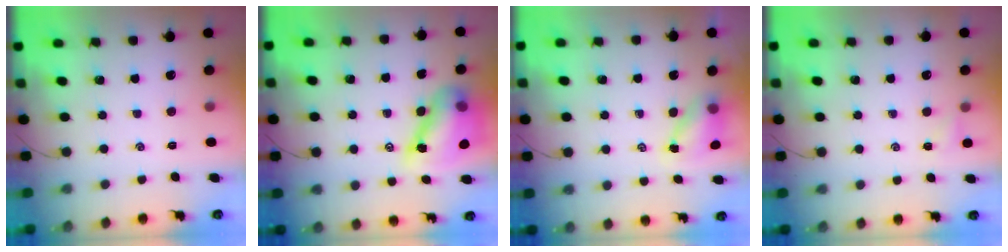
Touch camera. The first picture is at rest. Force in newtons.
{"total": 13.8, "press": 13.3, "slide": 3.8}
{"total": 5.9, "press": 5.9, "slide": 0.6}
{"total": 1.7, "press": 1.7, "slide": 0.5}